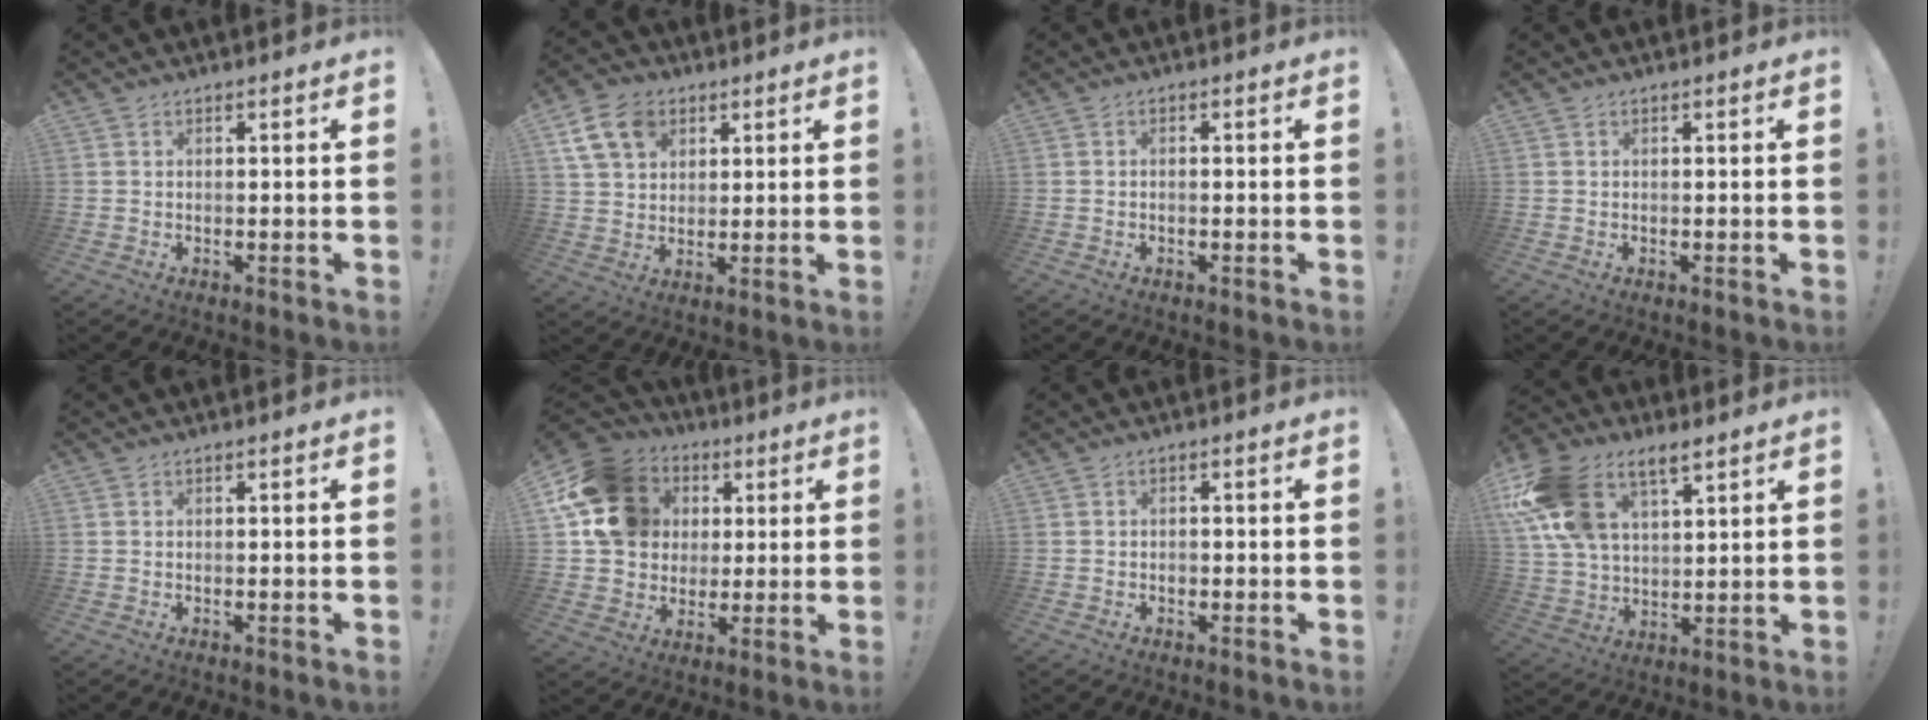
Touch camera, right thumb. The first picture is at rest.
{"total": 11.7, "force": [5.7, 8.5, 5.6], "torque": [-0.092, -0.017, 0.114]}
{"total": 0.5, "force": [-0.3, 0.0, 0.4], "torque": [-0.007, -0.001, -0.005]}
{"total": 0.0}
{"total": 0.0}
{"total": 18.7, "force": [5.1, 15.6, 9.0], "torque": [-0.149, -0.006, 0.114]}
{"total": 0.8, "force": [-0.5, 0.6, 0.4], "torque": [-0.006, 0.002, -0.008]}
{"total": 16.5, "force": [9.1, 9.9, 9.5], "torque": [-0.195, -0.035, 0.175]}